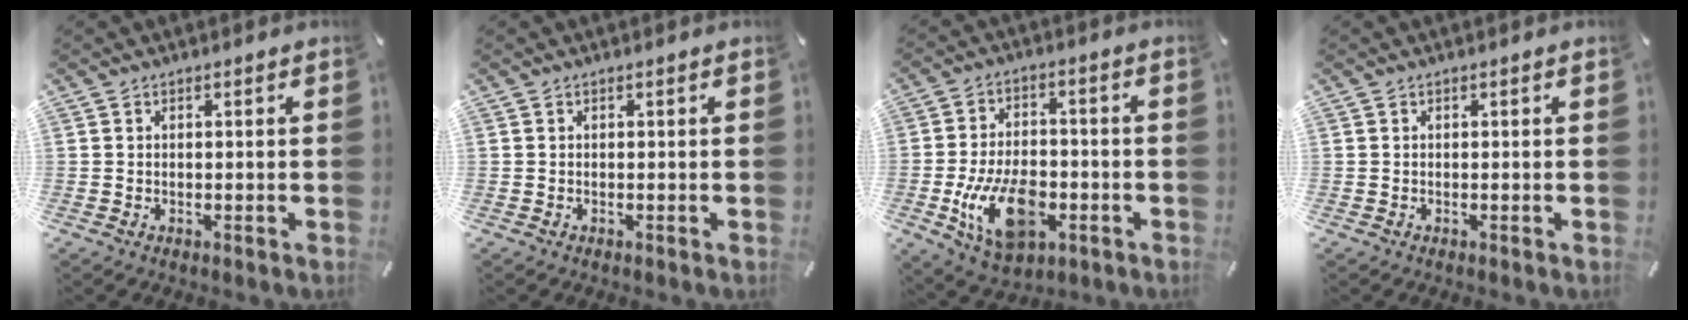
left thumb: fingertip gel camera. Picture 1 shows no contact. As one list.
[{"total": 0.0}, {"total": 15.0, "force": [-4.6, 9.4, 10.8], "torque": [-0.199, 0.009, -0.077]}, {"total": 0.0}]